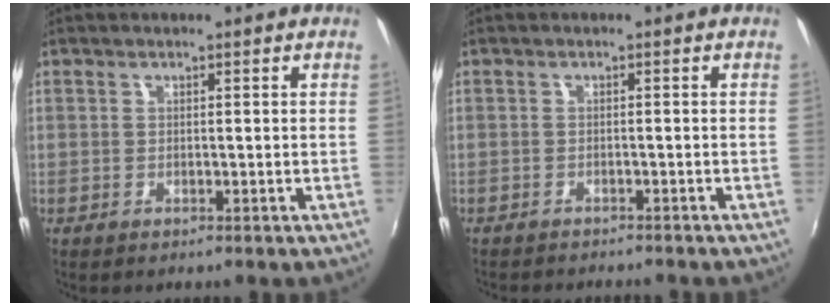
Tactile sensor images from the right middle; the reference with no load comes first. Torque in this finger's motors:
{"motor_torque": [0.78, -1.05, 0.06, 0.05]}